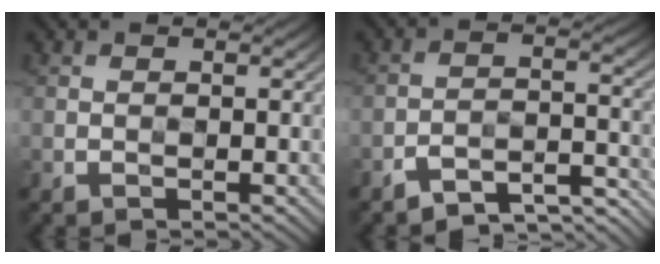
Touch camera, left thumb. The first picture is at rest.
{"total": 6.5, "force": [-5.7, 1.6, 2.8], "torque": [-0.045, 0.000, -0.093]}